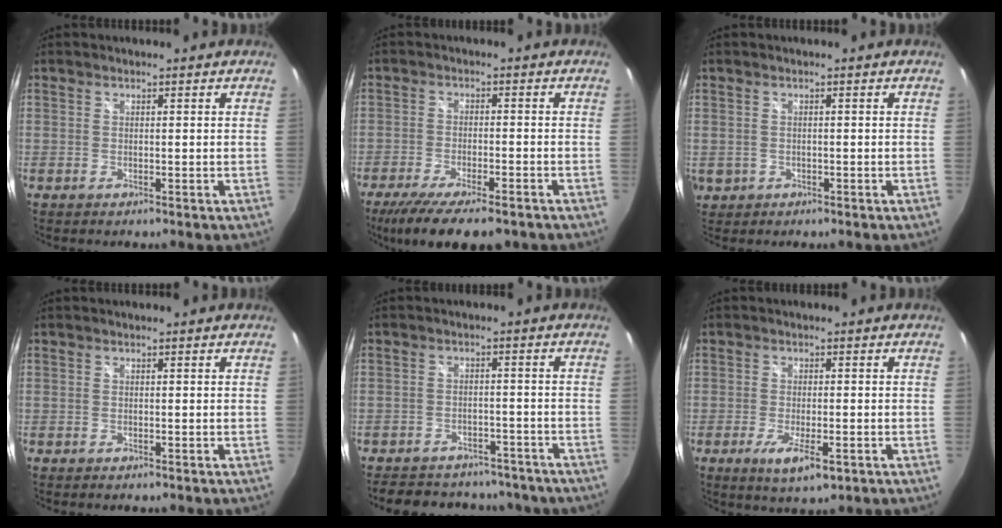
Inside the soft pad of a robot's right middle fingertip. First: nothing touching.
{"total": 13.8, "force": [-10.6, 3.6, 8.1], "torque": [-0.168, -0.044, -0.168]}
{"total": 3.6, "force": [-0.5, 3.2, 1.5], "torque": [-0.035, -0.003, -0.001]}
{"total": 0.0}
{"total": 18.1, "force": [-14.8, 7.9, 6.7], "torque": [-0.142, 0.017, -0.181]}
{"total": 6.0, "force": [-2.7, 1.8, 5.0], "torque": [-0.102, -0.018, -0.045]}